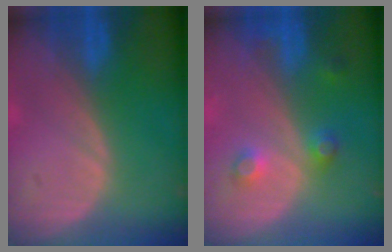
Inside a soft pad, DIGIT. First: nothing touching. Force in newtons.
{"total": 3.8, "press": 3.5, "slide": 1.4}